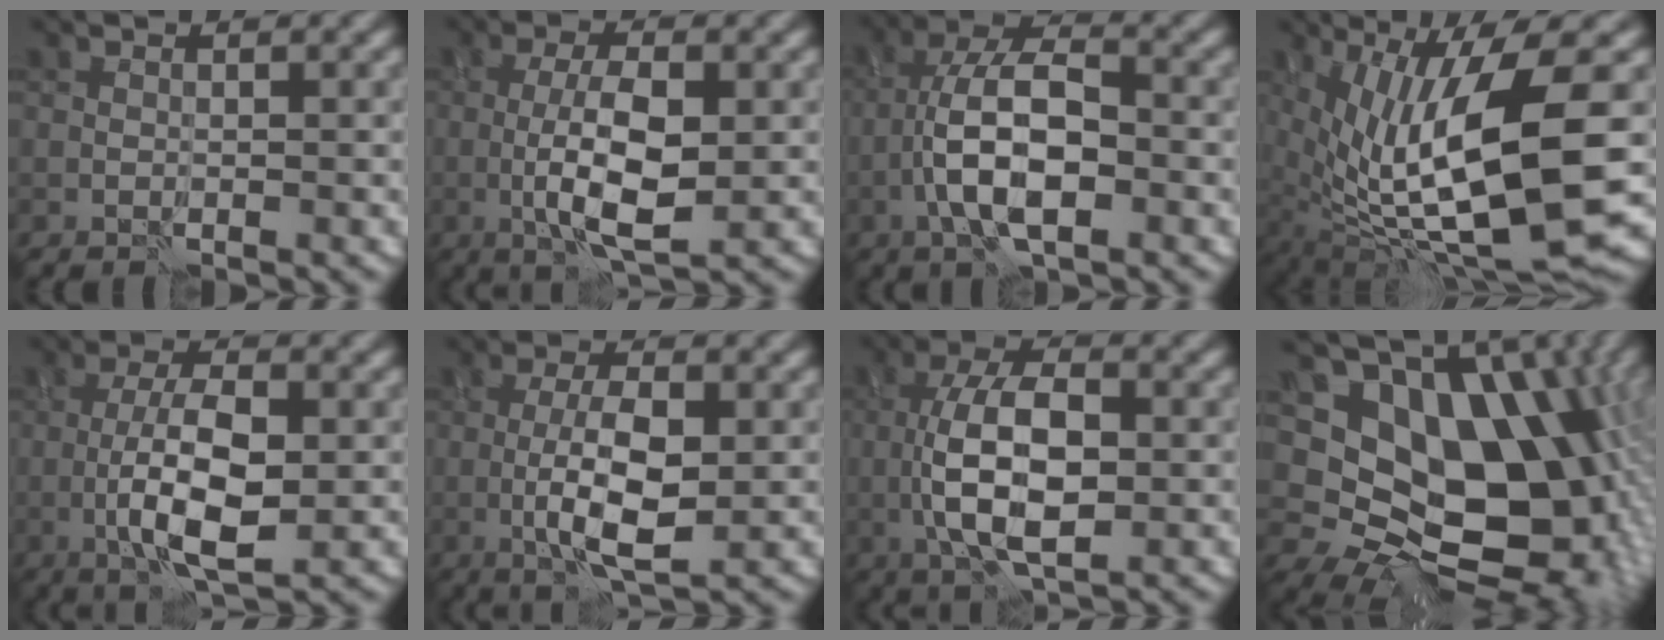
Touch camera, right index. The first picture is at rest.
{"total": 6.4, "force": [-0.9, 2.2, 5.9], "torque": [-0.112, 0.000, -0.019]}
{"total": 7.5, "force": [-2.1, 3.2, 6.5], "torque": [-0.119, 0.014, -0.042]}
{"total": 14.0, "force": [-0.7, 3.8, 13.4], "torque": [-0.242, -0.010, -0.003]}
{"total": 7.0, "force": [-1.4, 2.6, 6.4], "torque": [-0.118, 0.005, -0.029]}
{"total": 6.1, "force": [-0.9, 2.1, 5.7], "torque": [-0.109, 0.000, -0.020]}
{"total": 8.3, "force": [-0.6, 4.0, 7.3], "torque": [-0.143, 0.005, -0.012]}
{"total": 15.1, "force": [2.5, 10.8, 10.3], "torque": [-0.146, -0.008, 0.050]}